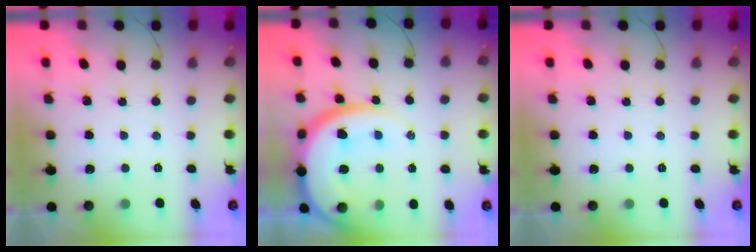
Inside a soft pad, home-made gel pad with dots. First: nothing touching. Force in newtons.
{"total": 19.7, "press": 19.5, "slide": 3.2}
{"total": 0.0}